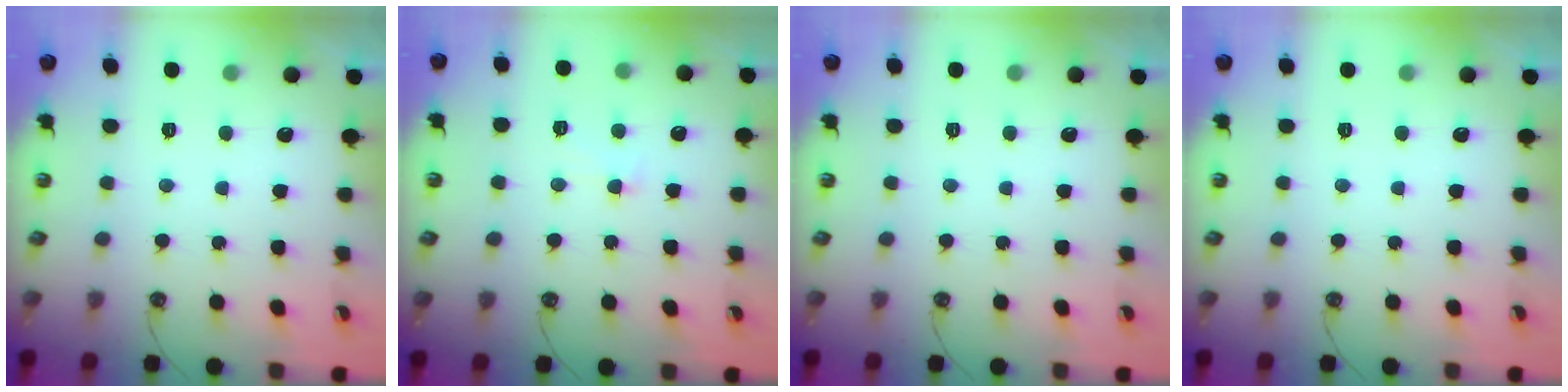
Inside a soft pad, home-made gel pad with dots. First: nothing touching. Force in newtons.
{"total": 0.8, "press": 0.7, "slide": 0.5}
{"total": 0.0}
{"total": 0.0}